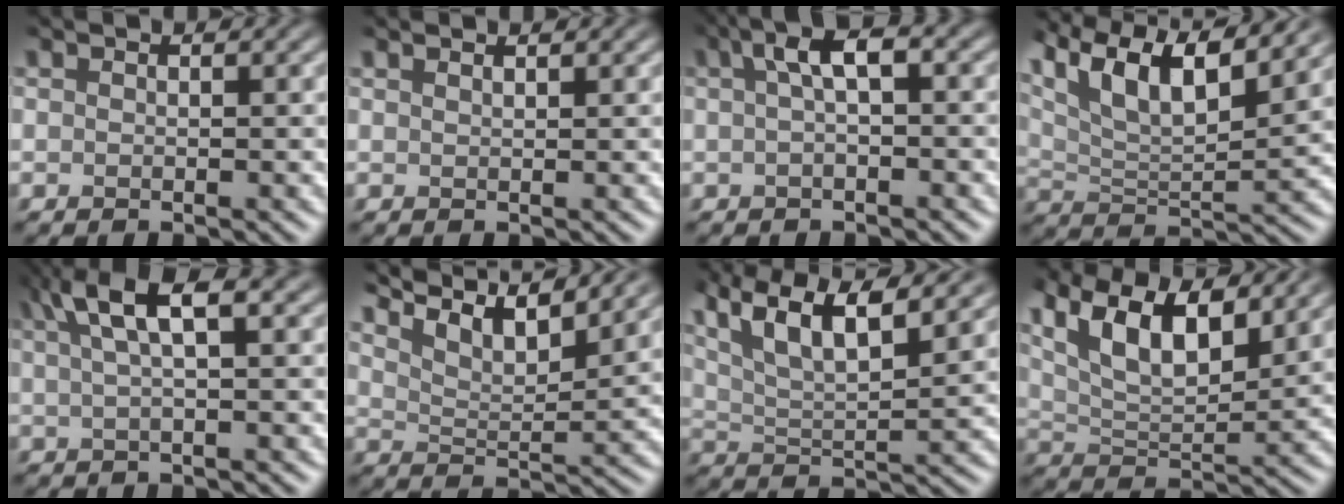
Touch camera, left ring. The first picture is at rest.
{"total": 0.7, "force": [0.6, -0.2, 0.1], "torque": [-0.004, 0.000, 0.015]}
{"total": 3.1, "force": [0.7, 0.6, 3.0], "torque": [-0.049, 0.013, 0.007]}
{"total": 12.3, "force": [8.3, 3.7, 8.3], "torque": [-0.150, 0.028, 0.112]}
{"total": 4.8, "force": [2.2, 0.9, 4.1], "torque": [-0.069, 0.015, 0.039]}
{"total": 7.9, "force": [6.6, 1.4, 4.0], "torque": [-0.072, 0.011, 0.089]}
{"total": 12.3, "force": [7.7, 4.3, 8.6], "torque": [-0.149, 0.049, 0.102]}
{"total": 10.0, "force": [5.5, 4.2, 7.2], "torque": [-0.123, 0.024, 0.080]}